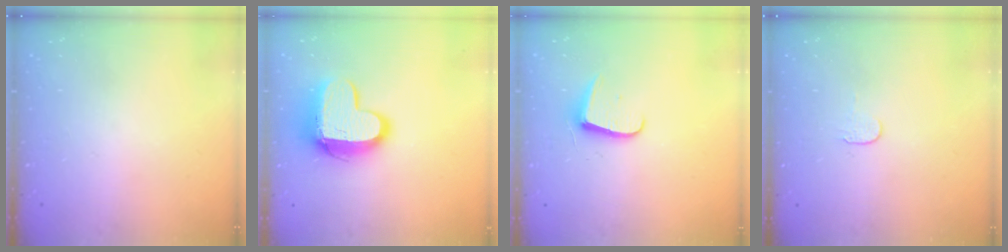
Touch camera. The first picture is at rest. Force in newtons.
{"total": 12.8, "press": 12.7, "slide": 1.4}
{"total": 6.8, "press": 6.8, "slide": 0.7}
{"total": 3.9, "press": 3.8, "slide": 0.4}